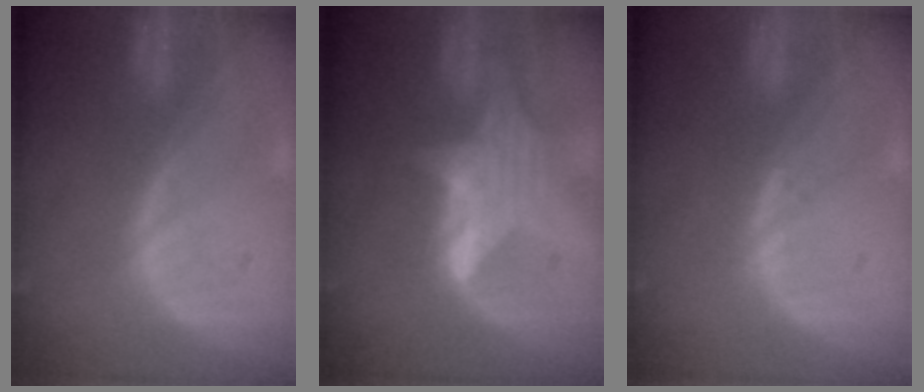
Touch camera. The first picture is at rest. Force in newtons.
{"total": 5.8, "press": 5.8, "slide": 0.8}
{"total": 0.6, "press": 0.5, "slide": 0.4}